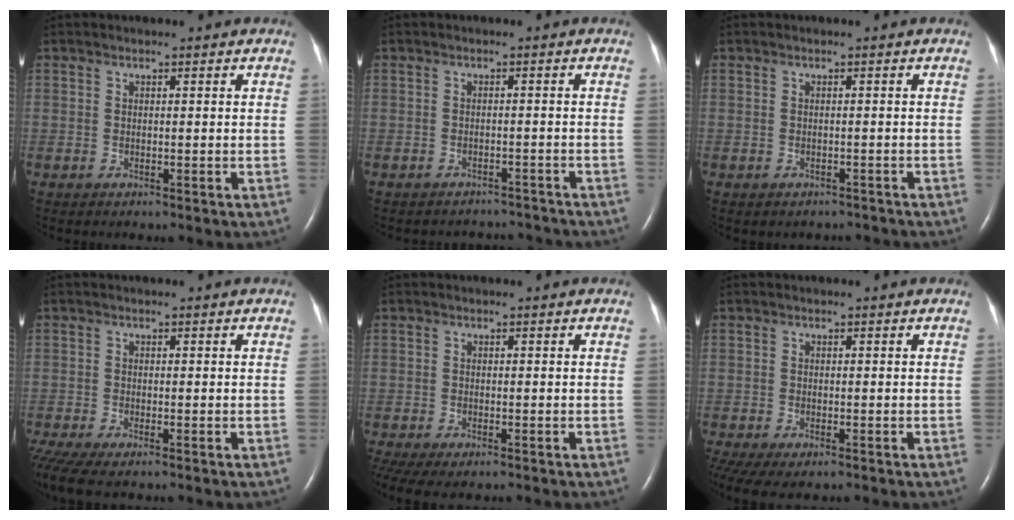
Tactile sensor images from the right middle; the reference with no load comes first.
{"total": 5.6, "force": [-5.4, 1.6, -0.2], "torque": [0.003, 0.007, -0.060]}
{"total": 2.3, "force": [-2.0, 1.1, 0.1], "torque": [-0.003, 0.005, -0.025]}
{"total": 4.9, "force": [-3.6, 1.1, 3.2], "torque": [-0.071, -0.009, -0.069]}
{"total": 7.2, "force": [-4.9, 2.9, 4.3], "torque": [-0.094, -0.010, -0.077]}
{"total": 7.1, "force": [-4.6, 3.0, 4.4], "torque": [-0.095, -0.014, -0.071]}